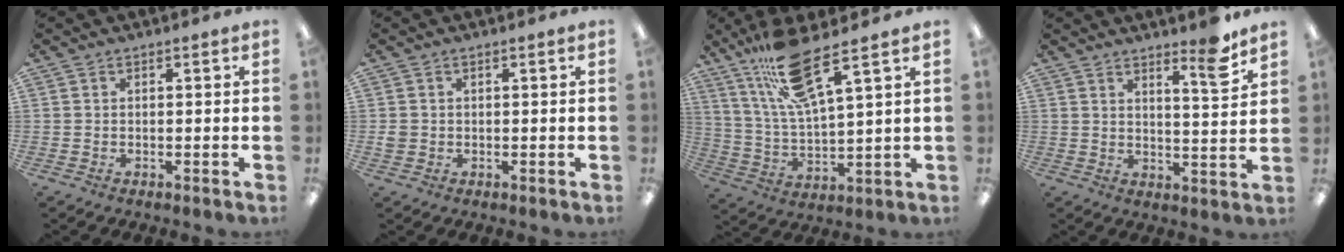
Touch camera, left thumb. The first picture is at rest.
{"total": 1.8, "force": [0.0, 1.6, 0.7], "torque": [-0.013, 0.005, -0.002]}
{"total": 16.1, "force": [11.4, 3.2, 10.9], "torque": [-0.214, -0.046, 0.192]}
{"total": 7.9, "force": [6.1, 1.0, 4.9], "torque": [-0.058, -0.044, 0.093]}